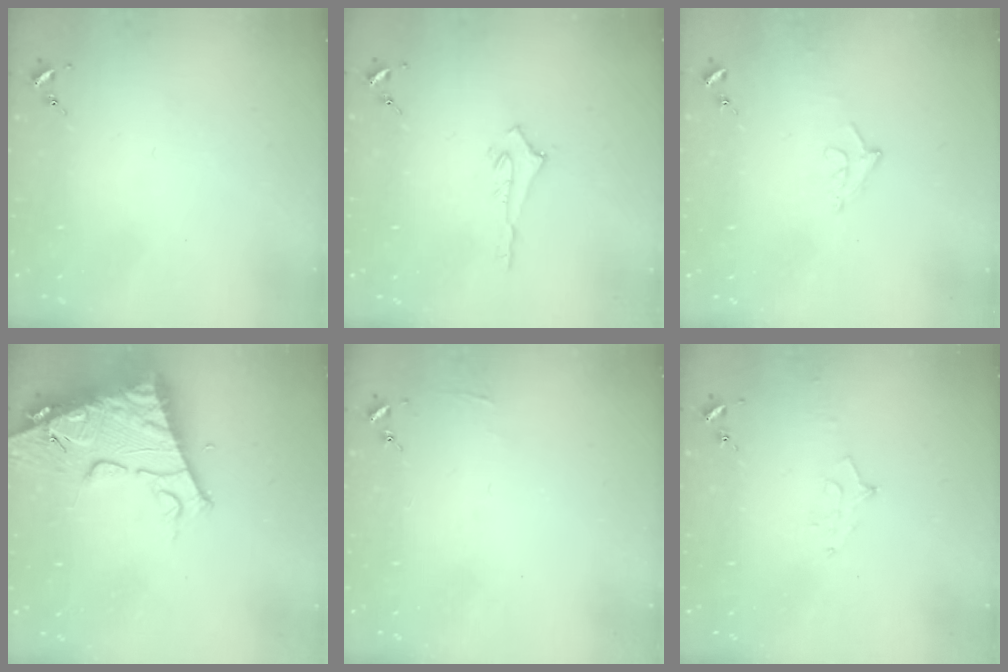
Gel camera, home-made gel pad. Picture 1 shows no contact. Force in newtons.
{"total": 3.0, "press": 3.0, "slide": 0.2}
{"total": 7.1, "press": 7.0, "slide": 1.2}
{"total": 17.5, "press": 17.4, "slide": 1.8}
{"total": 2.9, "press": 2.9, "slide": 0.3}
{"total": 7.4, "press": 7.3, "slide": 1.1}